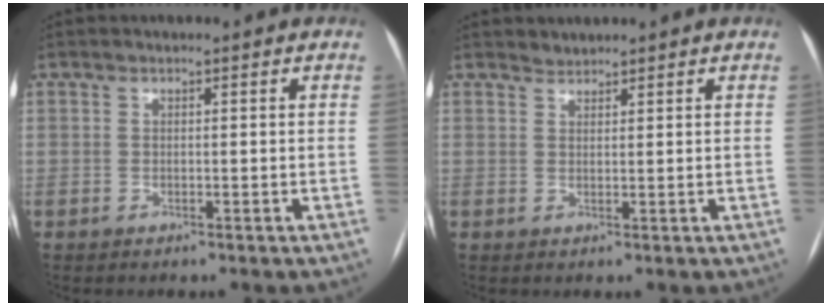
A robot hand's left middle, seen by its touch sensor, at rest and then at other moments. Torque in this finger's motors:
{"motor_torque": [-0.26, -0.07, -0.06, -0.02]}